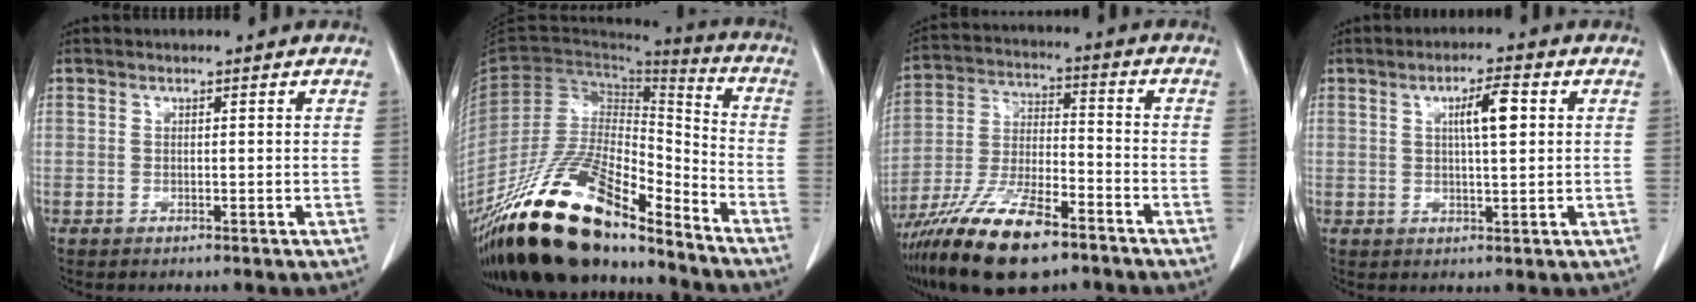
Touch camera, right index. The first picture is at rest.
{"total": 22.8, "force": [-18.0, 6.4, 12.4], "torque": [-0.244, 0.006, -0.328]}
{"total": 16.4, "force": [-11.2, 4.3, 11.3], "torque": [-0.236, -0.021, -0.205]}
{"total": 5.1, "force": [1.4, 0.7, 4.9], "torque": [-0.083, 0.006, 0.023]}